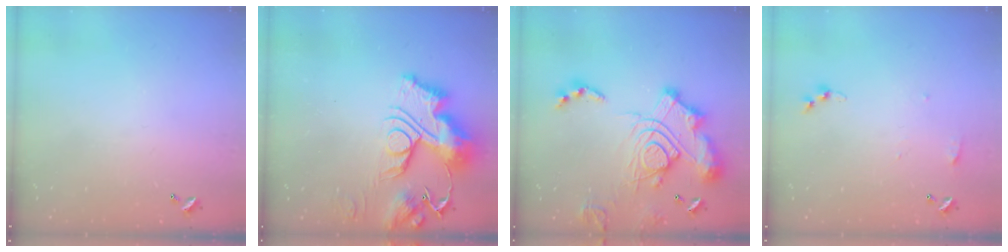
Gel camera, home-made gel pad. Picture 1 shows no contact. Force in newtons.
{"total": 17.9, "press": 17.8, "slide": 1.9}
{"total": 20.2, "press": 20.0, "slide": 2.4}
{"total": 3.8, "press": 3.8, "slide": 0.5}